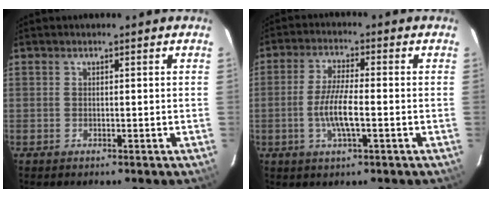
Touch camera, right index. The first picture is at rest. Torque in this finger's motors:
{"motor_torque": [0.64, -0.29, 0.45, 0.13]}